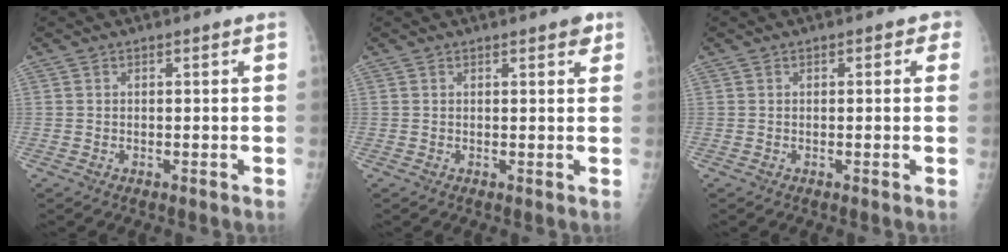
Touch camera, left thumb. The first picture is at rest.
{"total": 2.3, "force": [1.4, 0.9, 1.6], "torque": [-0.009, -0.003, 0.014]}
{"total": 2.0, "force": [0.6, 1.3, 1.4], "torque": [0.005, 0.005, -0.001]}